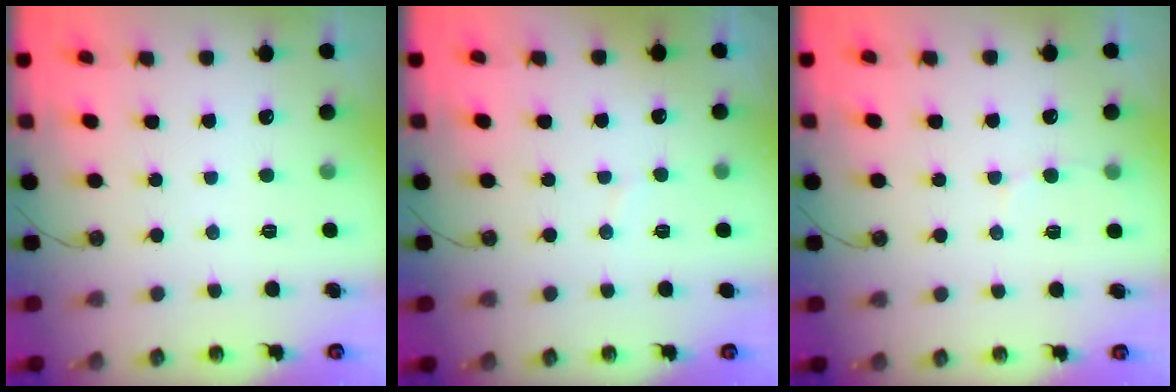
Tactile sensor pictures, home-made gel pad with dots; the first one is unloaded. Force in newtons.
{"total": 2.6, "press": 2.6, "slide": 0.3}
{"total": 4.9, "press": 4.9, "slide": 0.5}